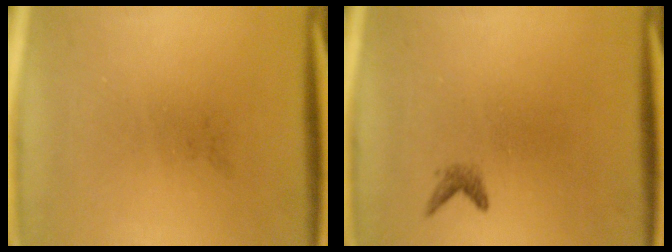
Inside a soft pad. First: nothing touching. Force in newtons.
{"total": 0.9}